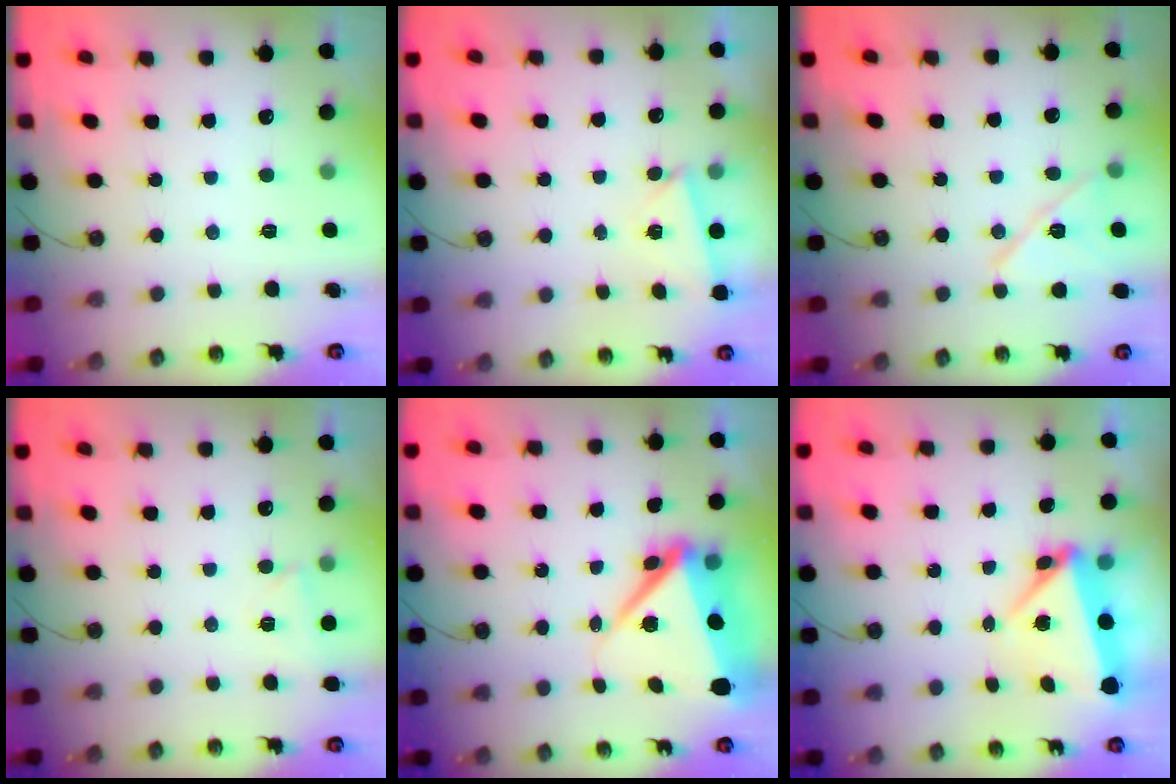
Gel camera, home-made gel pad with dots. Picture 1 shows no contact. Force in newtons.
{"total": 1.7, "press": 1.7, "slide": 0.4}
{"total": 12.7, "press": 9.2, "slide": 8.8}
{"total": 2.8, "press": 2.7, "slide": 0.6}
{"total": 10.8, "press": 10.6, "slide": 1.7}
{"total": 9.3, "press": 5.8, "slide": 7.3}